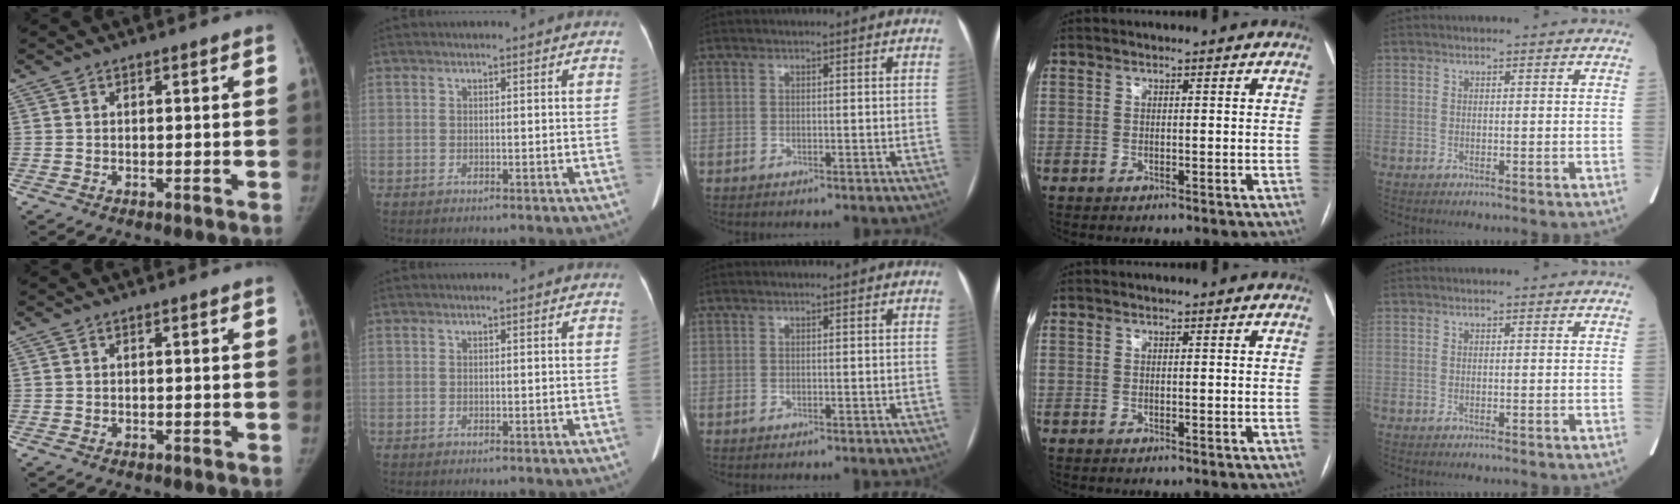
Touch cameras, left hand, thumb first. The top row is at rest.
{}